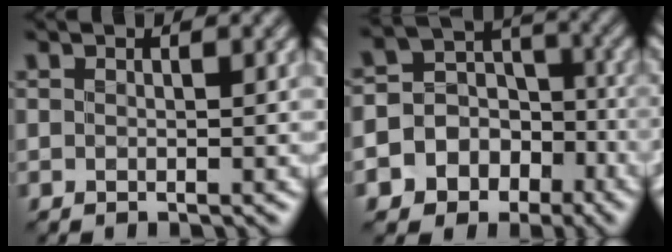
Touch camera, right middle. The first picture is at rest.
{"total": 11.1, "force": [-5.8, 9.2, 2.4], "torque": [-0.054, -0.007, -0.109]}